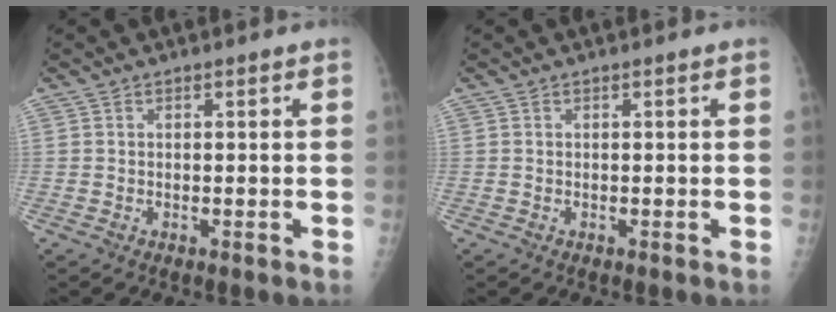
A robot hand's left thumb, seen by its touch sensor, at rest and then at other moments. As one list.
[{"total": 0.0}]